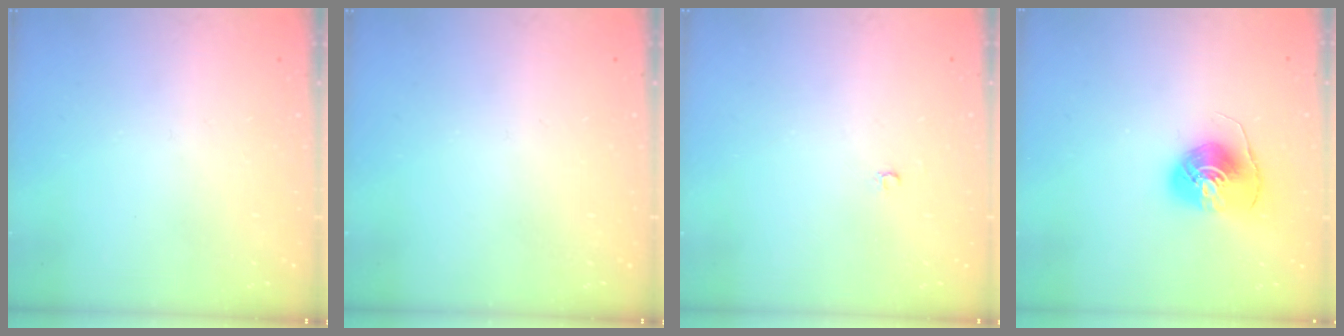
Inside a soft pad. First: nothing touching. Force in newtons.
{"total": 0.0}
{"total": 2.0, "press": 2.0, "slide": 0.4}
{"total": 8.8, "press": 8.7, "slide": 0.7}